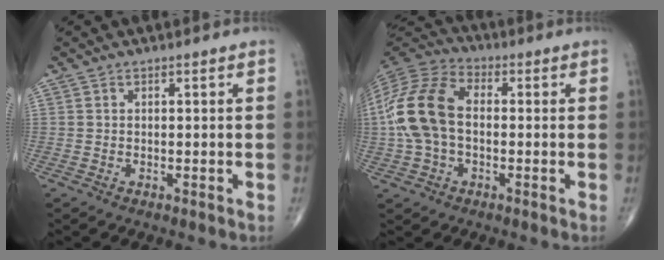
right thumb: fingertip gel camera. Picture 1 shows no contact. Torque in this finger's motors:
{"motor_torque": [0.98, 2.34, 0.97, -0.64, 0.56]}